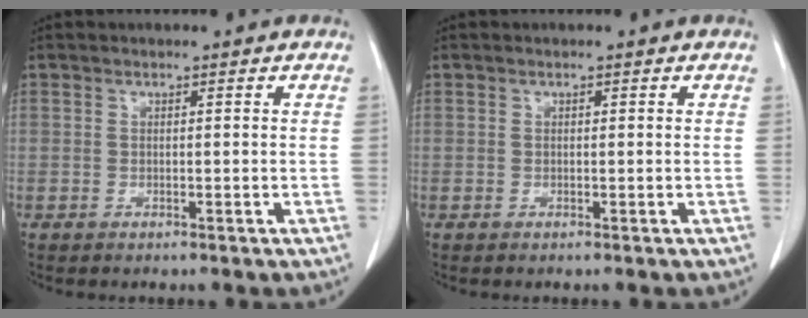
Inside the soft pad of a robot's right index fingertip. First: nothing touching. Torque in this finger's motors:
{"motor_torque": [0.07, -0.01, 0.02, 0.01]}